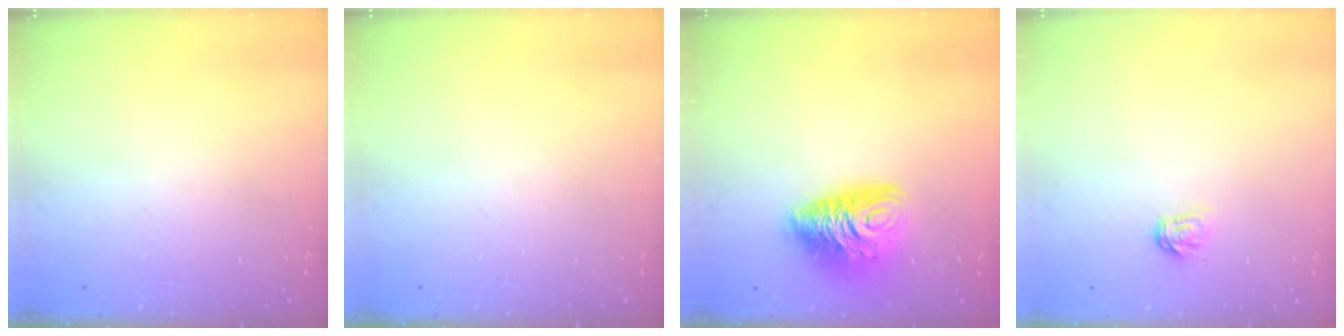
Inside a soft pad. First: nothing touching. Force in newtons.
{"total": 0.0}
{"total": 12.0, "press": 11.9, "slide": 1.2}
{"total": 4.2, "press": 4.2, "slide": 0.4}